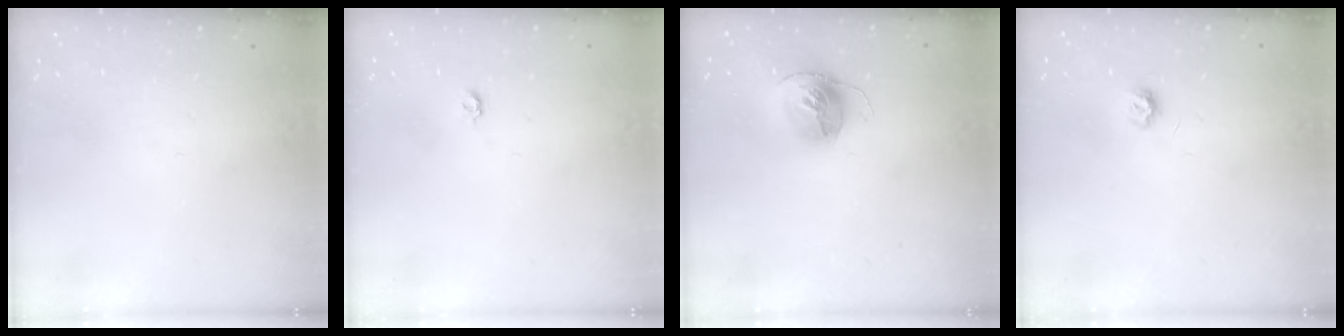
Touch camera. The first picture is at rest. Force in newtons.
{"total": 4.0, "press": 4.0, "slide": 0.4}
{"total": 13.9, "press": 13.8, "slide": 1.4}
{"total": 4.6, "press": 4.6, "slide": 0.5}